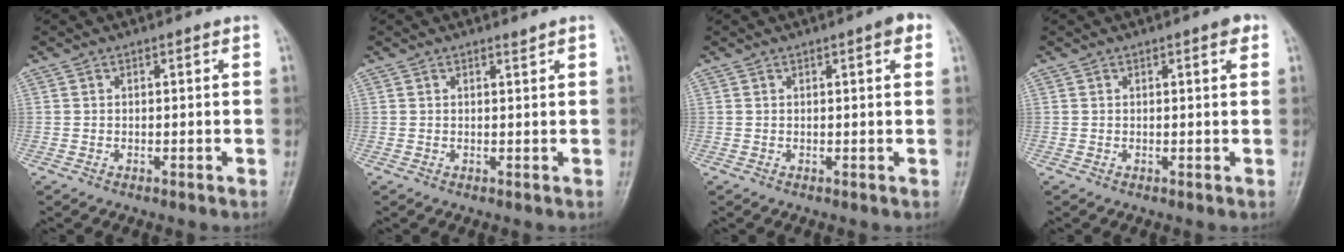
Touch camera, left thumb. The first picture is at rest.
{"total": 0.5, "force": [0.5, -0.1, 0.0], "torque": [-0.003, -0.006, 0.011]}
{"total": 2.5, "force": [1.2, 0.6, 2.1], "torque": [-0.022, 0.002, 0.012]}
{"total": 1.8, "force": [0.9, 0.6, 1.5], "torque": [-0.015, 0.000, 0.010]}